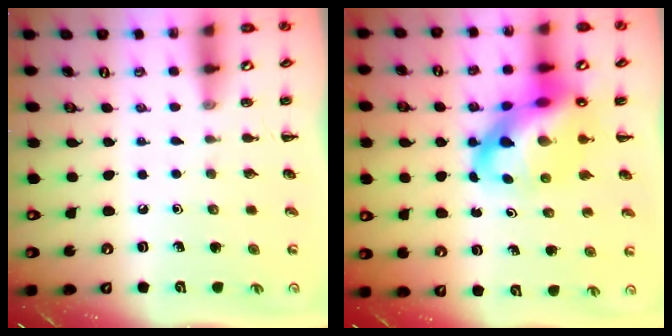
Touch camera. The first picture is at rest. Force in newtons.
{"total": 16.7, "press": 16.1, "slide": 4.6}